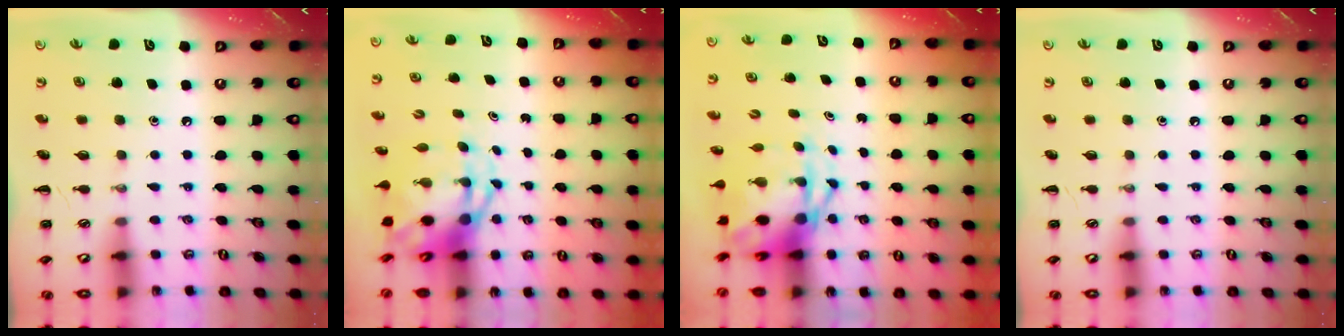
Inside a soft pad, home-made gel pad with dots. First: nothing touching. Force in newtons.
{"total": 5.1, "press": 4.9, "slide": 1.7}
{"total": 5.4, "press": 5.1, "slide": 1.5}
{"total": 0.0}